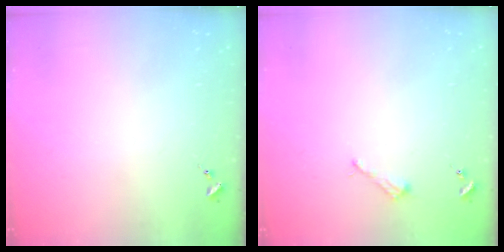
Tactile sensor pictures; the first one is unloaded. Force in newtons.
{"total": 2.6, "press": 2.6, "slide": 0.3}